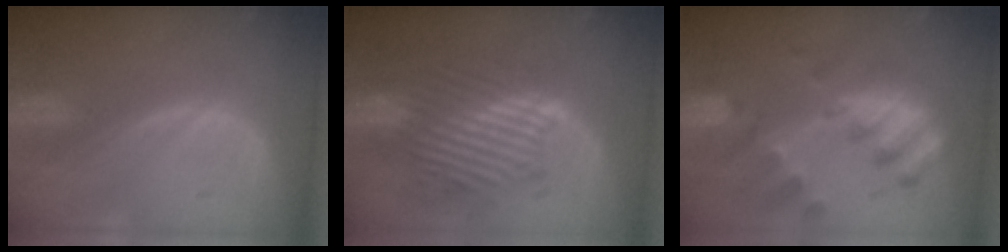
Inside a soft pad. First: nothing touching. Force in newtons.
{"total": 9.8, "press": 9.5, "slide": 2.1}
{"total": 10.3, "press": 9.0, "slide": 5.2}